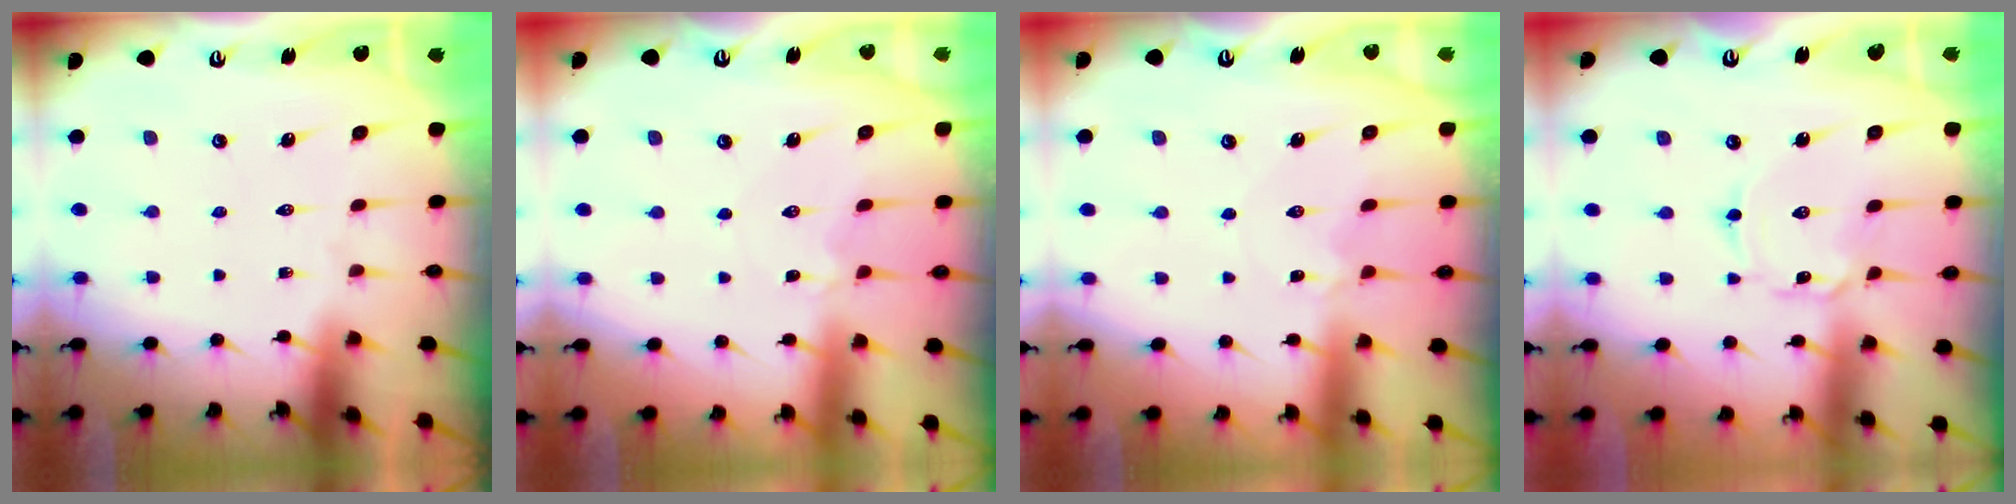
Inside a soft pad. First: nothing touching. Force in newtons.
{"total": 2.7, "press": 2.7, "slide": 0.5}
{"total": 1.5, "press": 1.5, "slide": 0.3}
{"total": 2.0, "press": 2.0, "slide": 0.2}